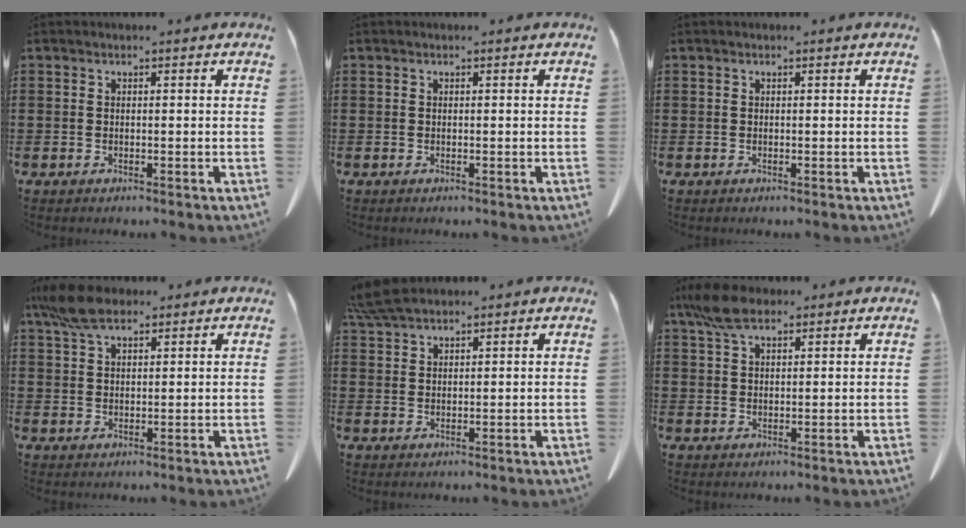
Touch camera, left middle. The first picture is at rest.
{"total": 0.0}
{"total": 0.0}
{"total": 6.6, "force": [4.6, 2.5, 4.1], "torque": [-0.098, -0.003, 0.086]}
{"total": 5.0, "force": [4.3, 0.9, 2.4], "torque": [-0.060, -0.003, 0.083]}
{"total": 6.1, "force": [4.1, 2.3, 3.9], "torque": [-0.094, -0.001, 0.075]}